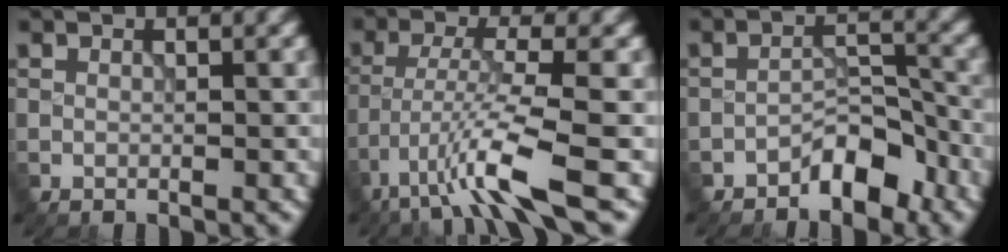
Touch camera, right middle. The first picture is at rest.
{"total": 6.0, "force": [-3.5, 0.4, 4.9], "torque": [-0.094, -0.003, -0.073]}
{"total": 3.6, "force": [-2.7, 1.4, 1.9], "torque": [-0.021, 0.017, -0.046]}